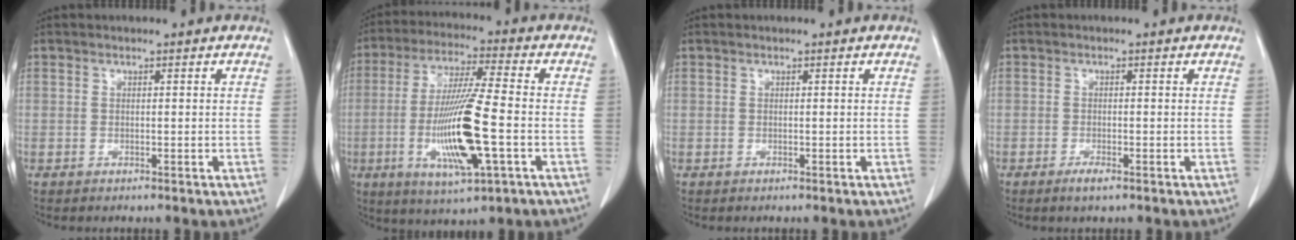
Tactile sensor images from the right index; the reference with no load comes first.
{"total": 14.8, "force": [-3.3, 1.1, 14.4], "torque": [-0.282, -0.017, -0.057]}
{"total": 0.0}
{"total": 1.8, "force": [-1.1, 0.3, 1.4], "torque": [-0.025, -0.002, -0.019]}